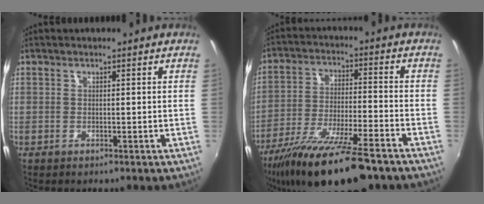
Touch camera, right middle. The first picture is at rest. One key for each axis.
{"total": 20.0, "fx": -14.9, "fy": 3.9, "fz": 12.7, "tx": -0.244, "ty": -0.051, "tz": -0.248}